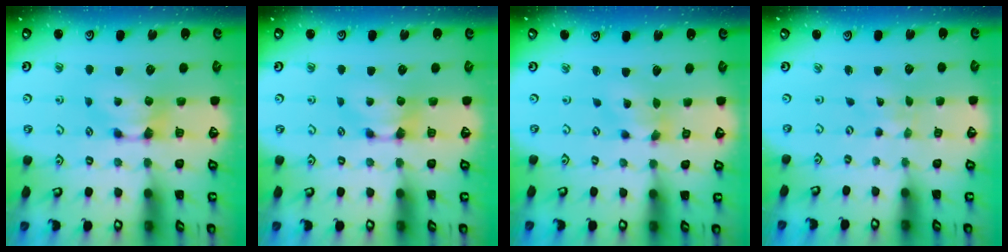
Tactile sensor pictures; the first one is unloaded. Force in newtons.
{"total": 0.0}
{"total": 1.9, "press": 1.4, "slide": 1.3}
{"total": 6.8, "press": 6.8, "slide": 0.4}